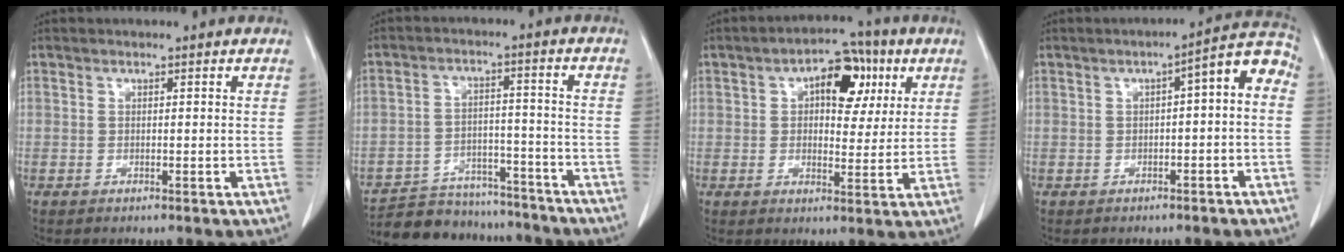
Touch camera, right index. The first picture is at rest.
{"total": 14.7, "force": [-13.6, 4.9, 3.0], "torque": [-0.044, 0.025, -0.195]}
{"total": 9.2, "force": [3.4, 4.8, 7.0], "torque": [-0.095, 0.027, 0.048]}
{"total": 6.7, "force": [-0.5, 1.8, 6.5], "torque": [-0.079, 0.036, -0.010]}